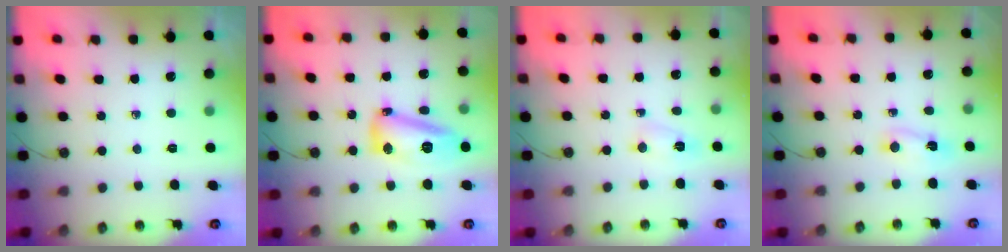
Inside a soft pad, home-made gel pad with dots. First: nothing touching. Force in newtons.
{"total": 13.0, "press": 12.9, "slide": 1.2}
{"total": 2.2, "press": 2.2, "slide": 0.5}
{"total": 2.4, "press": 2.3, "slide": 0.4}